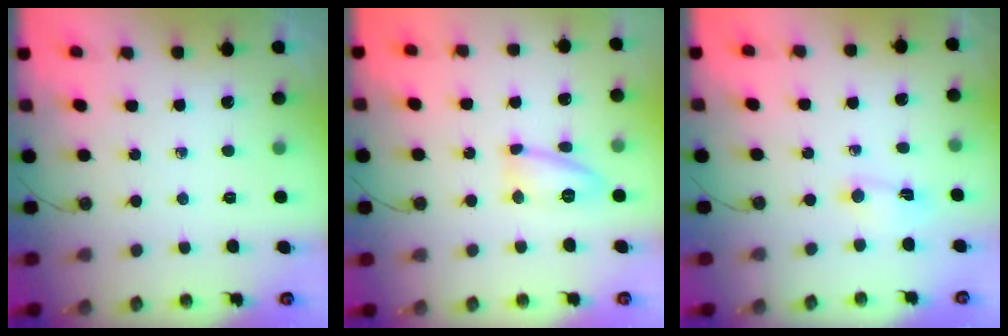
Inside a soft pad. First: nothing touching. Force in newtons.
{"total": 11.2, "press": 11.1, "slide": 0.9}
{"total": 2.2, "press": 2.1, "slide": 0.3}